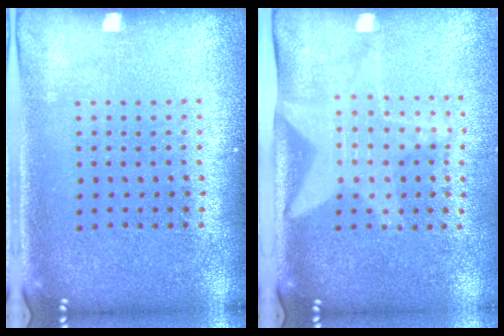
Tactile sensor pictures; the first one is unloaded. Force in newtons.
{"total": 2.1, "press": 1.6, "slide": 1.3}